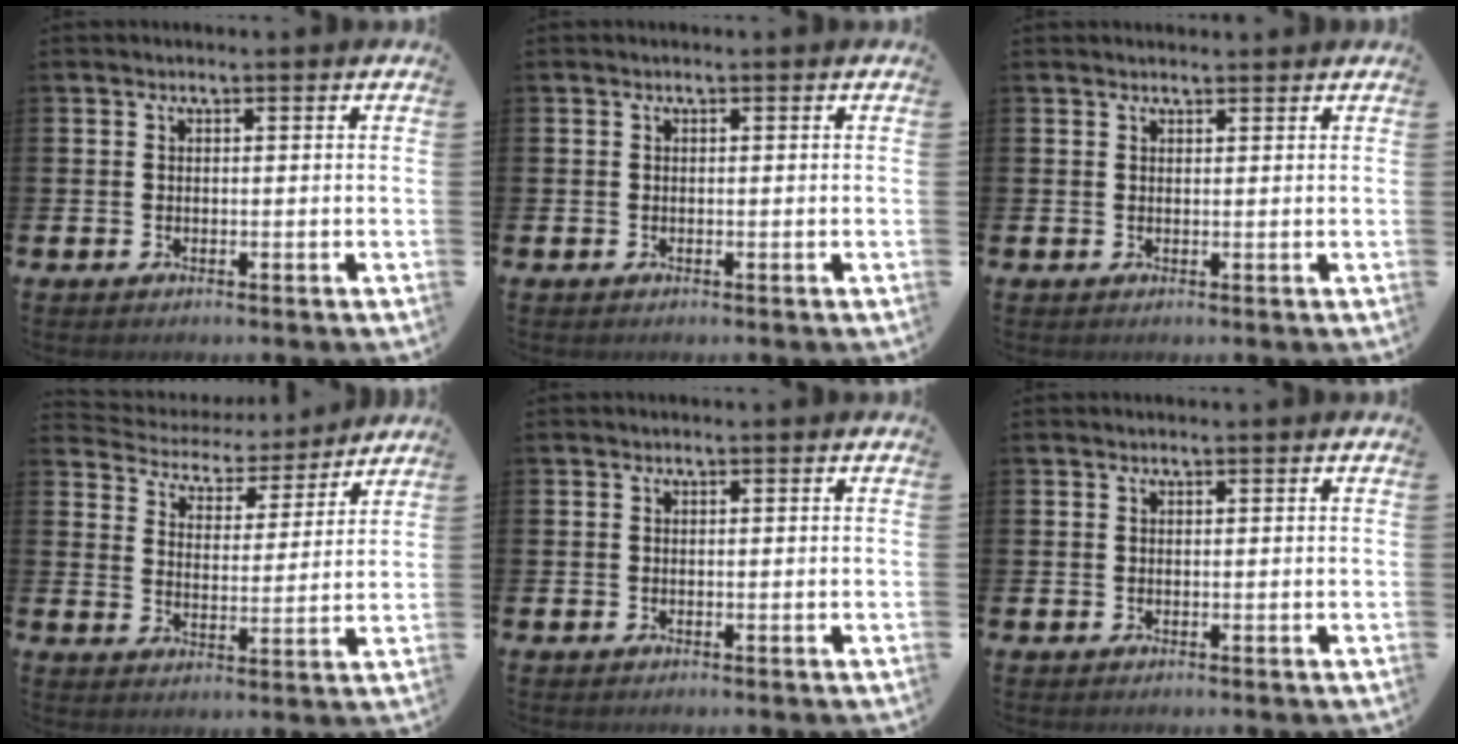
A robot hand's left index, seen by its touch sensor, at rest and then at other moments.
{"total": 0.0}
{"total": 1.0, "force": [1.0, 0.2, 0.1], "torque": [0.005, 0.000, 0.016]}
{"total": 4.7, "force": [4.3, 1.8, 0.2], "torque": [-0.032, -0.040, 0.068]}
{"total": 0.0}
{"total": 0.0}